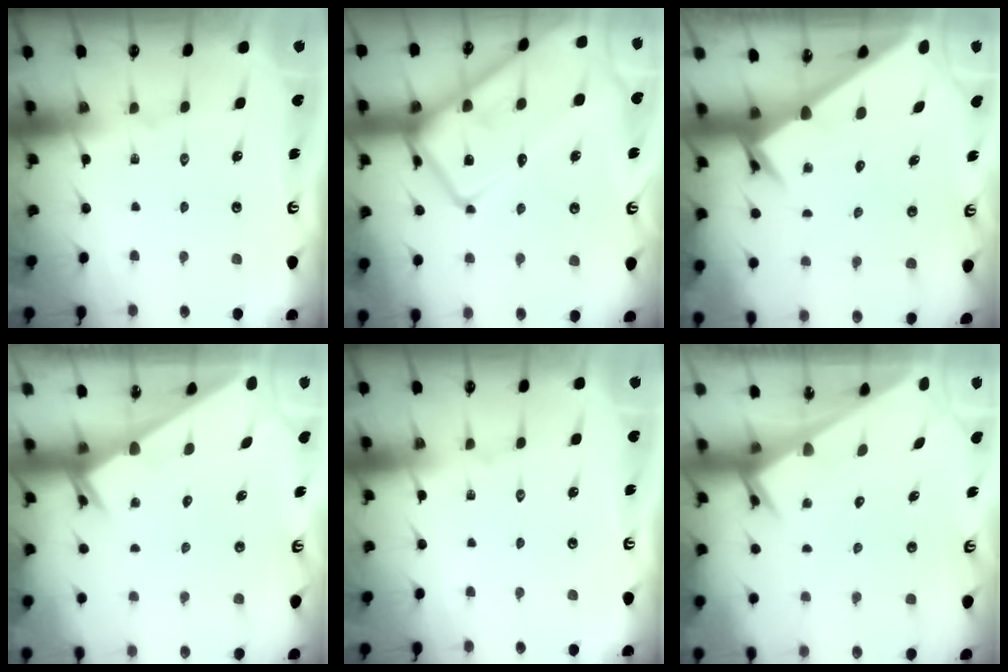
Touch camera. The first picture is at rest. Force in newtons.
{"total": 20.7, "press": 20.6, "slide": 1.7}
{"total": 3.4, "press": 3.3, "slide": 0.3}
{"total": 2.0, "press": 2.0, "slide": 0.1}
{"total": 0.0}
{"total": 3.2, "press": 3.2, "slide": 0.2}